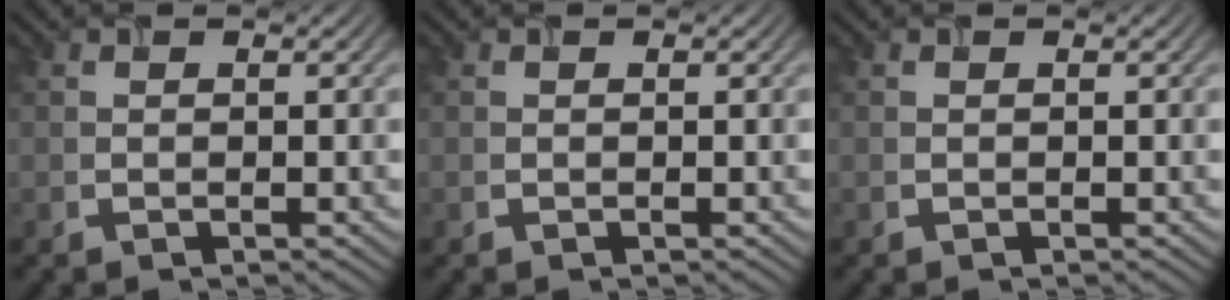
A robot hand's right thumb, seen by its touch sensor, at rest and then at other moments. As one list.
[{"total": 0.0}, {"total": 0.0}]